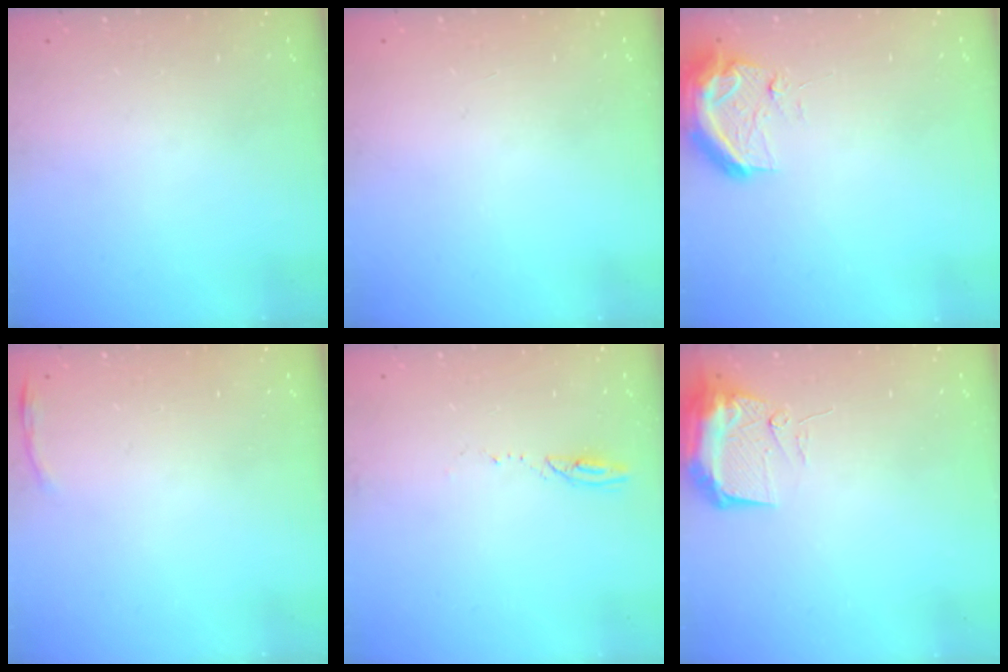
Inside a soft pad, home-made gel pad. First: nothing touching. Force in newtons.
{"total": 1.0, "press": 0.0, "slide": 1.0}
{"total": 14.4, "press": 11.8, "slide": 8.4}
{"total": 3.4, "press": 3.3, "slide": 0.9}
{"total": 3.3, "press": 3.3, "slide": 0.4}
{"total": 9.8, "press": 9.7, "slide": 1.2}